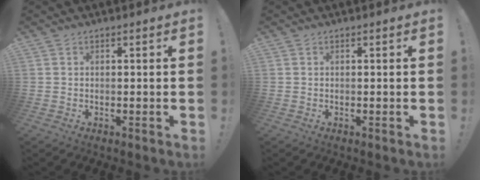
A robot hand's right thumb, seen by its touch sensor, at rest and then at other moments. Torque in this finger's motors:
{"motor_torque": [-0.04, -0.02, -0.01, 0.01, 0.02]}